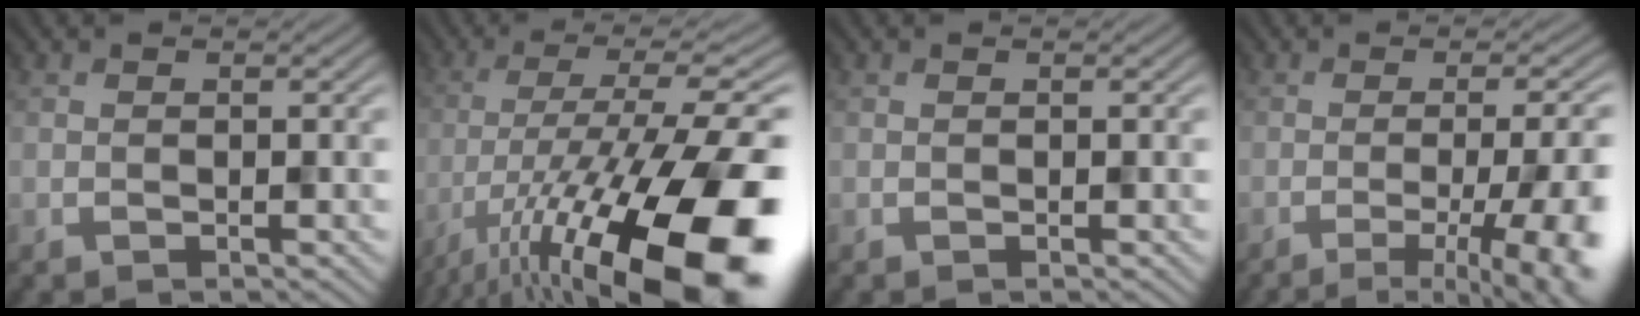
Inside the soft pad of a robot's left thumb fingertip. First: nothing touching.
{"total": 19.1, "force": [-9.5, 6.5, 15.2], "torque": [-0.262, -0.020, -0.148]}
{"total": 0.0}
{"total": 10.8, "force": [-4.2, 3.0, 9.5], "torque": [-0.108, 0.000, -0.050]}